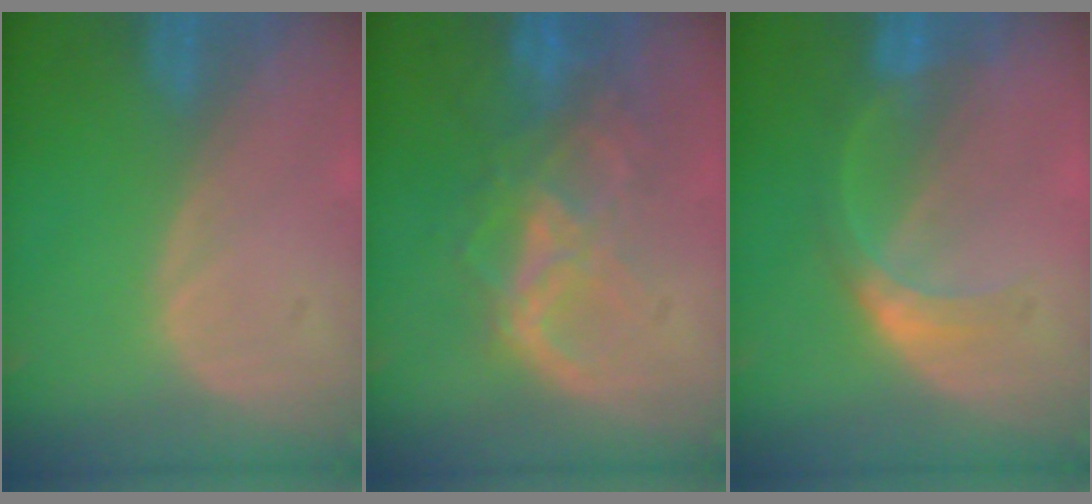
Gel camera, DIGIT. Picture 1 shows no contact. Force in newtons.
{"total": 8.9, "press": 7.5, "slide": 4.7}
{"total": 5.2, "press": 4.8, "slide": 1.9}